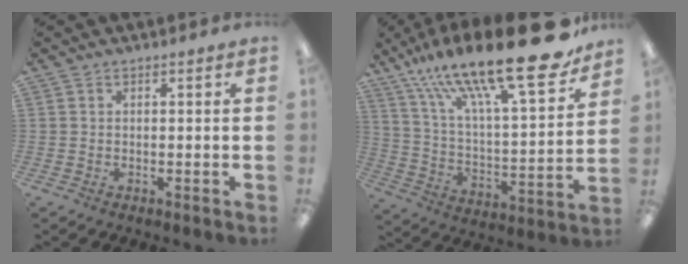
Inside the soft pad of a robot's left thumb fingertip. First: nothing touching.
{"total": 28.0, "force": [19.9, 7.1, 18.5], "torque": [-0.293, -0.128, 0.324]}